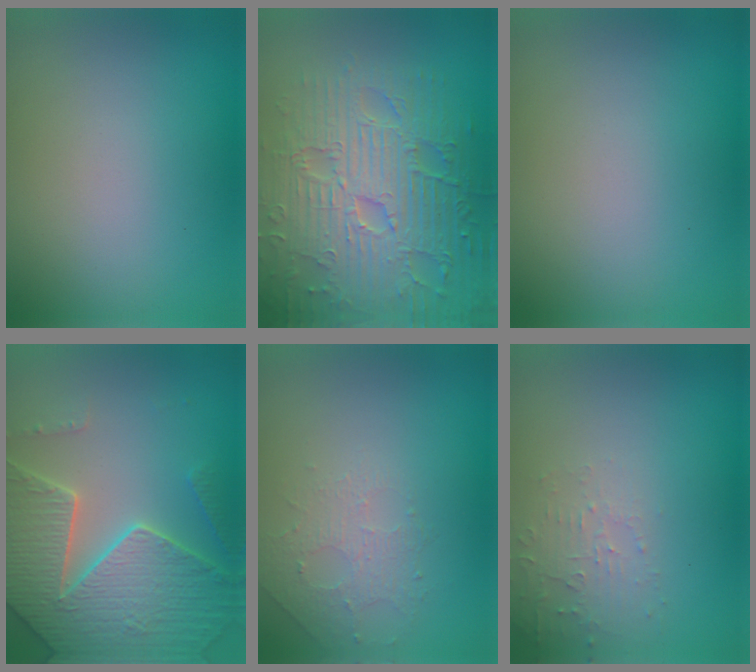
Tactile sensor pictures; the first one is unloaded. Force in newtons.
{"total": 9.4, "press": 6.8, "slide": 6.4}
{"total": 0.0}
{"total": 7.6, "press": 7.3, "slide": 1.9}
{"total": 1.5, "press": 1.0, "slide": 1.1}
{"total": 1.9, "press": 1.9, "slide": 0.3}